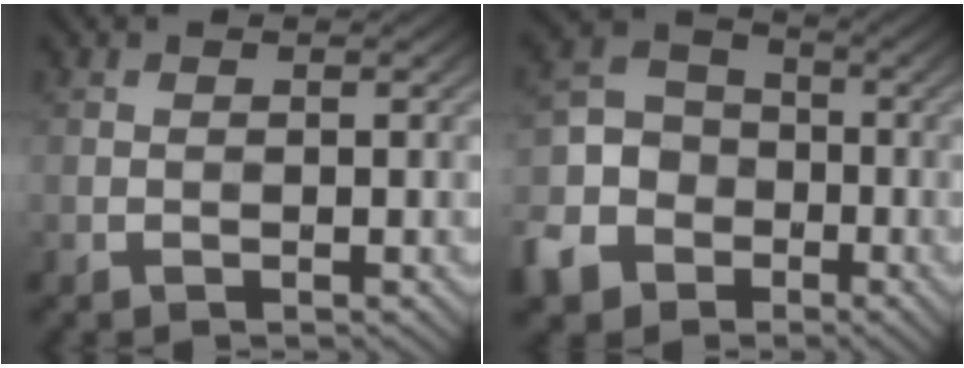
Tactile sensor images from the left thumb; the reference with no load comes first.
{"total": 10.6, "force": [-5.2, 8.2, 4.2], "torque": [-0.130, -0.032, -0.114]}